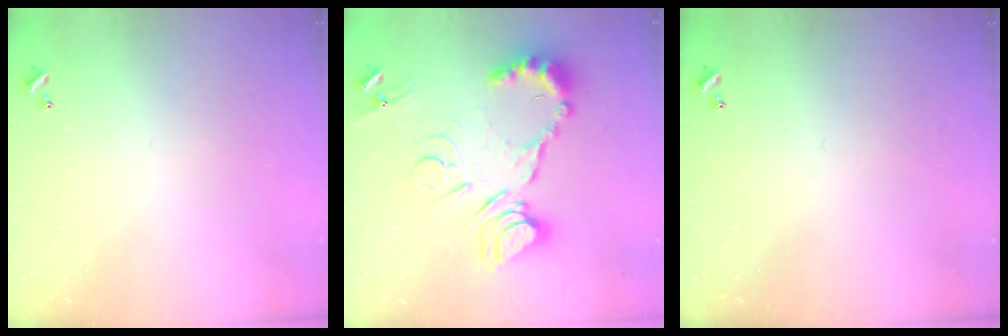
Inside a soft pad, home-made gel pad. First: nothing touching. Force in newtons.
{"total": 15.6, "press": 15.5, "slide": 1.7}
{"total": 0.0}